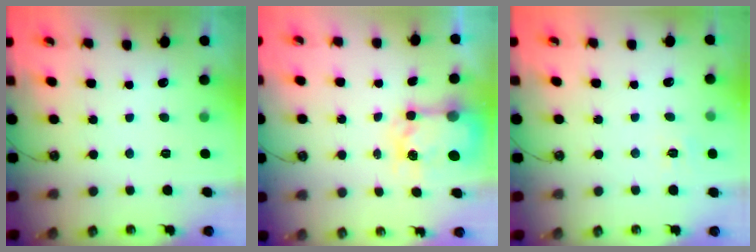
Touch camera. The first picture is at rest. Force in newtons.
{"total": 5.5, "press": 5.5, "slide": 0.7}
{"total": 4.7, "press": 4.6, "slide": 0.7}